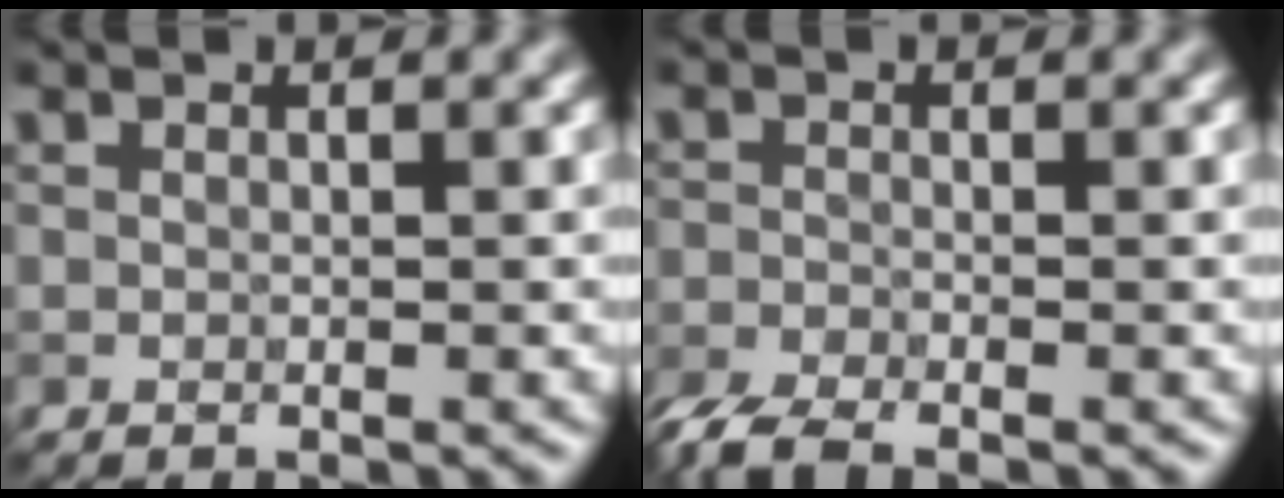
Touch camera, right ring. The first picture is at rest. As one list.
[{"total": 3.8, "force": [-3.4, 0.6, 1.5], "torque": [-0.028, -0.004, -0.063]}]